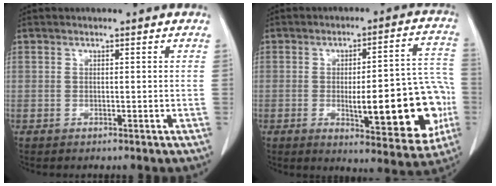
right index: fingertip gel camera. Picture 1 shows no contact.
{"total": 18.4, "force": [-3.8, 4.8, 17.4], "torque": [-0.173, 0.025, -0.032]}